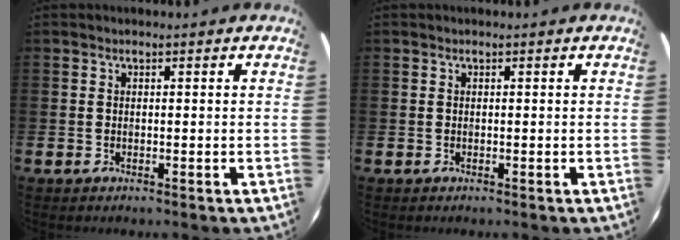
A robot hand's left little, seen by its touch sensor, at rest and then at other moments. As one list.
[{"total": 0.0}]